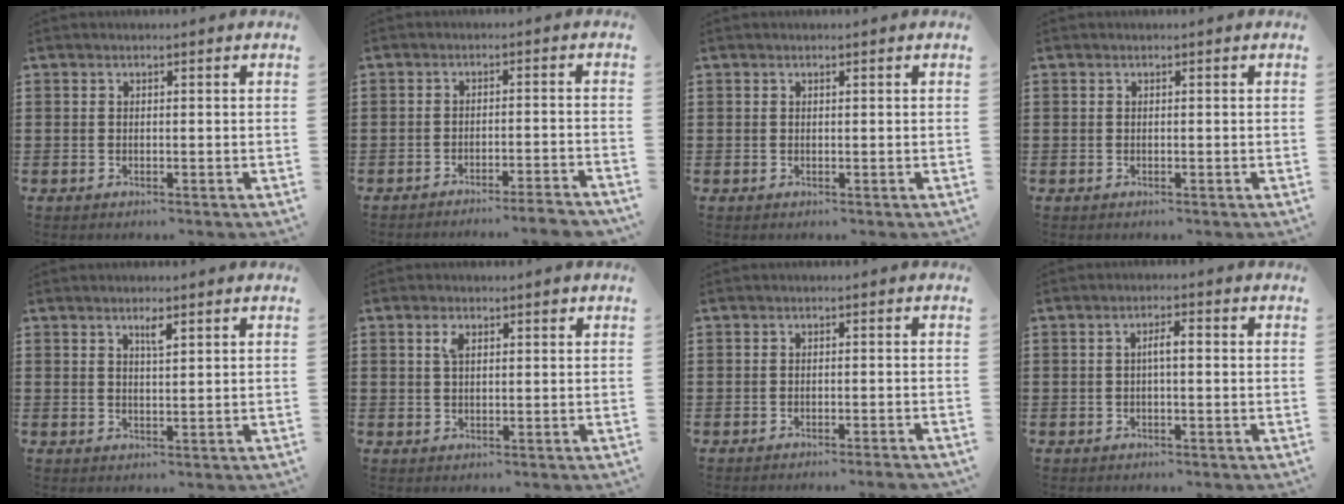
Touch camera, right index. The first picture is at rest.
{"total": 3.3, "force": [-3.2, -0.3, 1.0], "torque": [-0.019, -0.004, -0.064]}
{"total": 0.0}
{"total": 0.0}
{"total": 2.0, "force": [1.2, 0.4, 1.6], "torque": [-0.025, -0.001, 0.019]}
{"total": 2.6, "force": [1.2, 1.0, 2.1], "torque": [-0.037, 0.003, 0.017]}
{"total": 1.3, "force": [-1.2, -0.3, 0.5], "torque": [-0.008, 0.001, -0.024]}
{"total": 2.3, "force": [-0.1, 0.5, 2.2], "torque": [-0.041, 0.004, -0.005]}